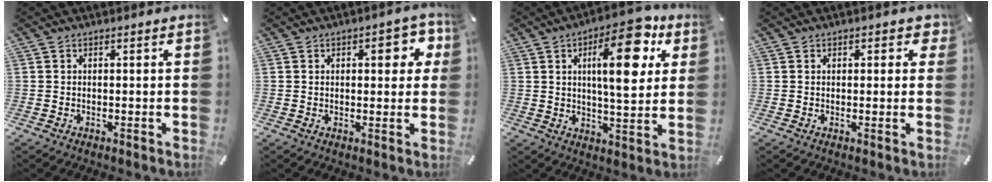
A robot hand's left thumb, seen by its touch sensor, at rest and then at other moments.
{"total": 7.0, "force": [2.1, 3.5, 5.7], "torque": [-0.064, -0.006, 0.027]}
{"total": 17.1, "force": [6.6, 6.8, 14.3], "torque": [-0.203, -0.018, 0.098]}
{"total": 2.0, "force": [0.7, 1.3, 1.3], "torque": [-0.011, 0.001, 0.008]}